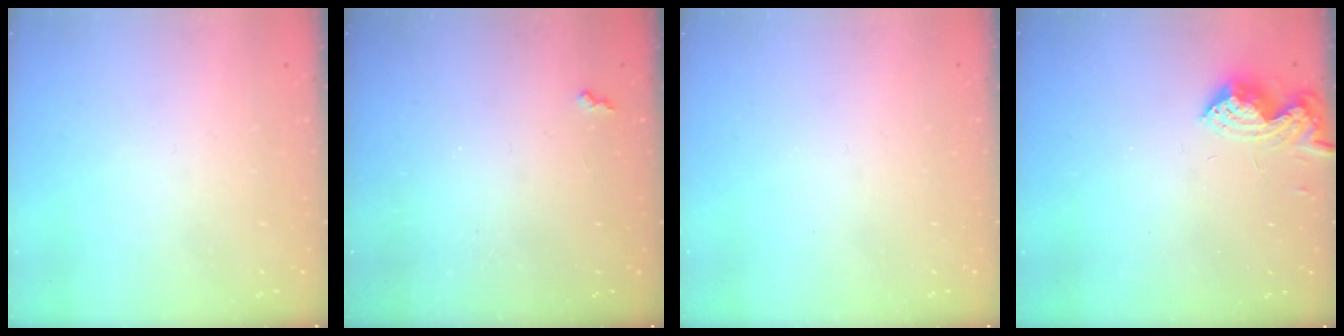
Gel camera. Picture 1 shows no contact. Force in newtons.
{"total": 2.7, "press": 2.7, "slide": 0.5}
{"total": 0.0}
{"total": 9.3, "press": 9.3, "slide": 0.2}